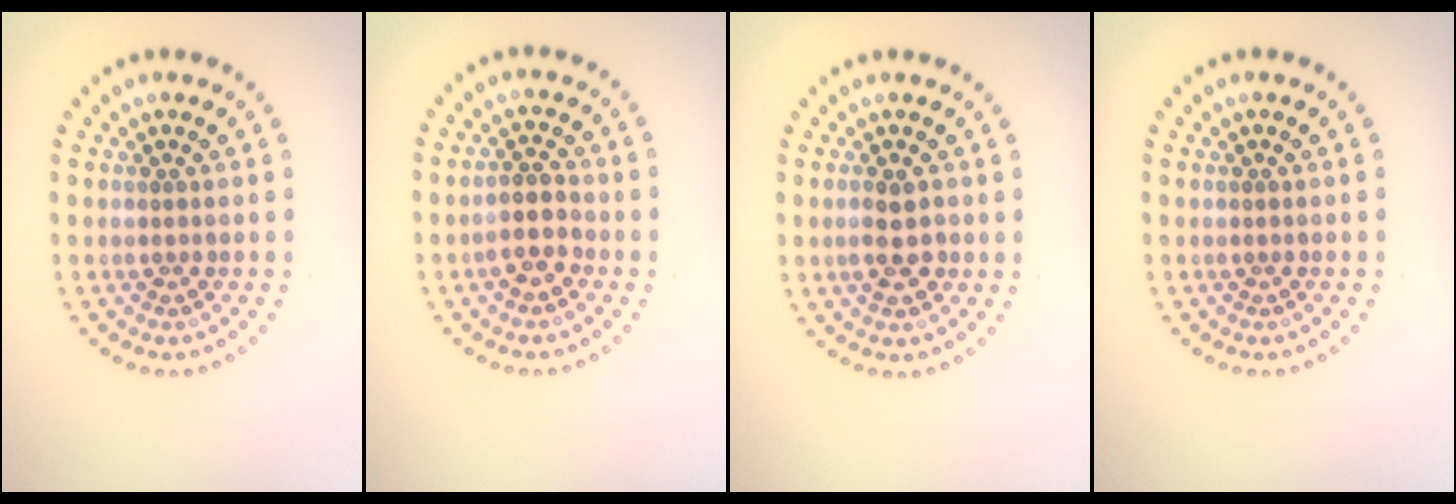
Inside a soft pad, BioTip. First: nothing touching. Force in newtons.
{"total": 2.6, "press": 2.3, "slide": 1.1}
{"total": 2.4, "press": 2.4, "slide": 0.4}
{"total": 0.0}